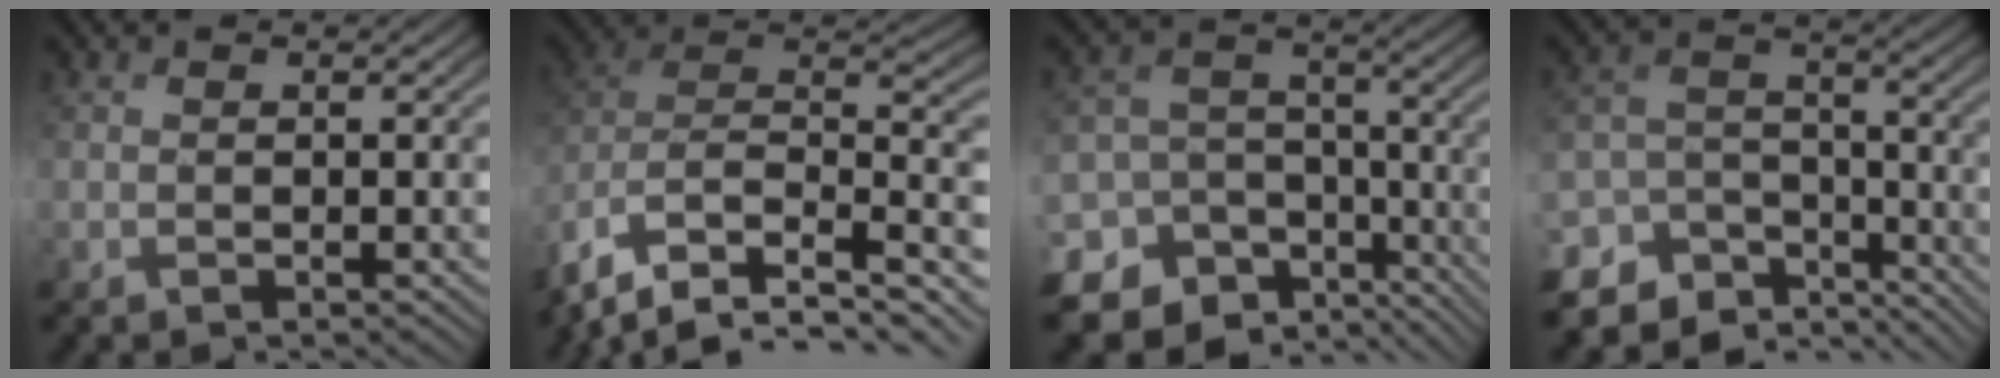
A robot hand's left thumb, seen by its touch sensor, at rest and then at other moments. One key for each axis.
{"total": 15.7, "fx": -11.9, "fy": 7.2, "fz": 7.3, "tx": -0.185, "ty": -0.002, "tz": -0.174}
{"total": 15.3, "fx": -8.6, "fy": 11.7, "fz": 4.7, "tx": -0.154, "ty": -0.051, "tz": -0.120}
{"total": 11.1, "fx": -8.1, "fy": 6.6, "fz": 3.6, "tx": -0.110, "ty": -0.013, "tz": -0.111}